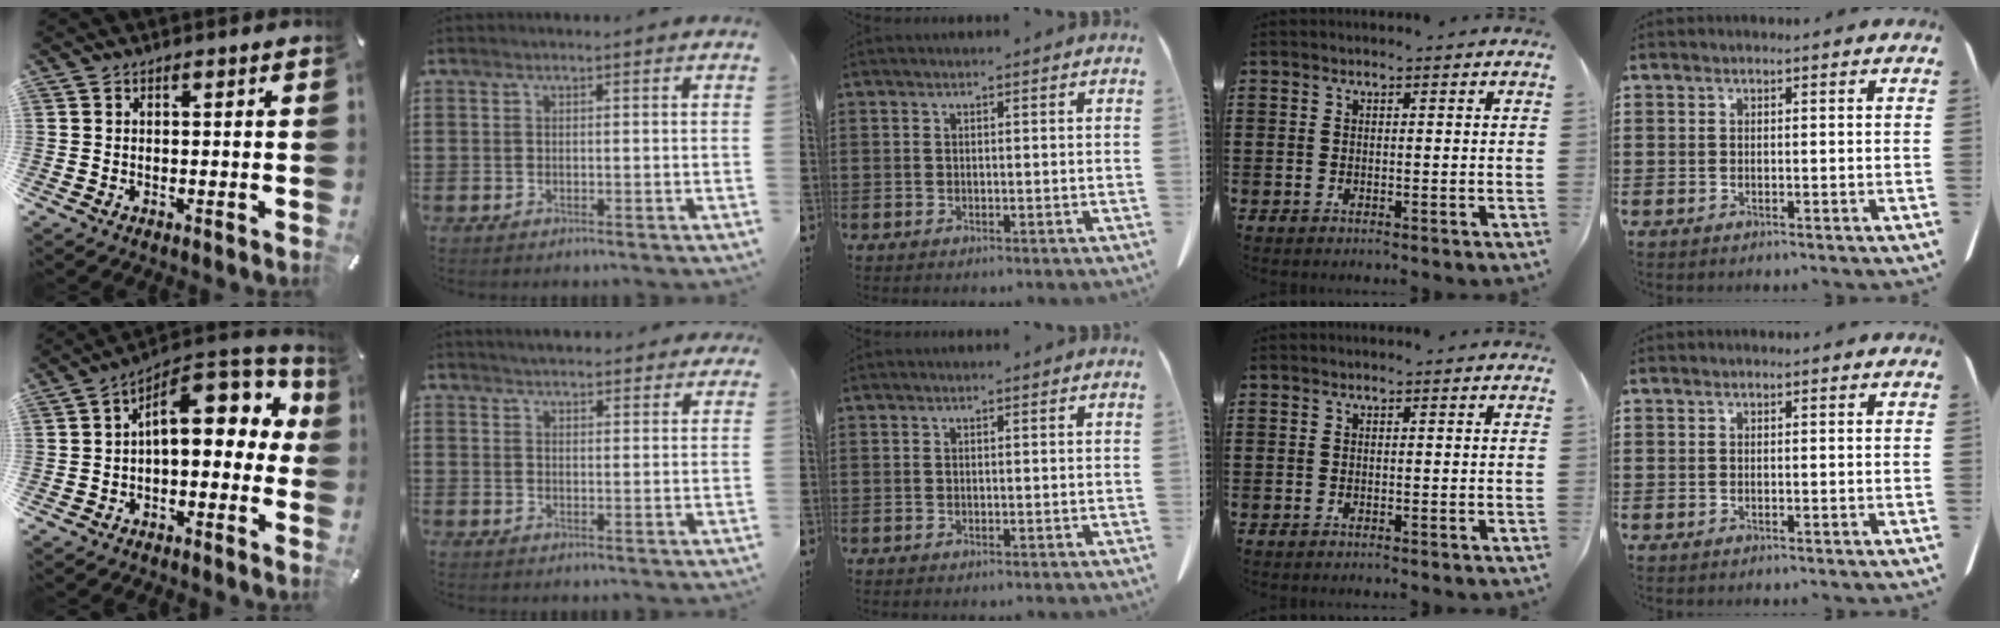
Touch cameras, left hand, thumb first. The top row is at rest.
{"thumb": {"total": 14.5, "force": [4.7, 7.7, 11.4], "torque": [-0.151, -0.038, 0.078]}, "index": {"total": 3.0, "force": [3.0, 0.2, 0.2], "torque": [-0.012, -0.007, 0.057]}}